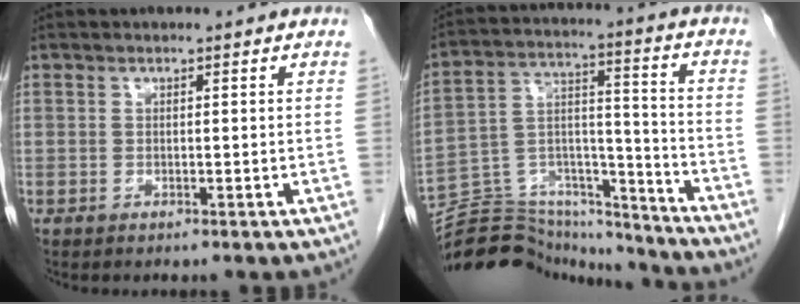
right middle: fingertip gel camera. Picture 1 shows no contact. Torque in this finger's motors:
{"motor_torque": [0.21, -0.17, 0.06, -0.01]}